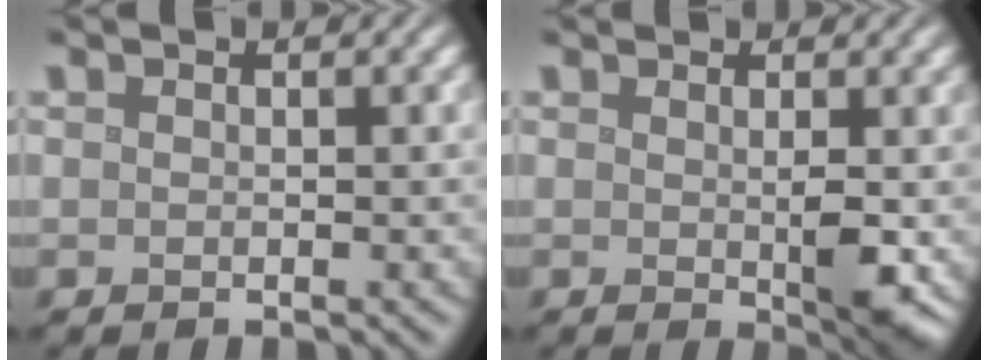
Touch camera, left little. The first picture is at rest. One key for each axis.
{"total": 2.3, "fx": 0.5, "fy": 0.4, "fz": 2.2, "tx": -0.036, "ty": -0.007, "tz": 0.012}